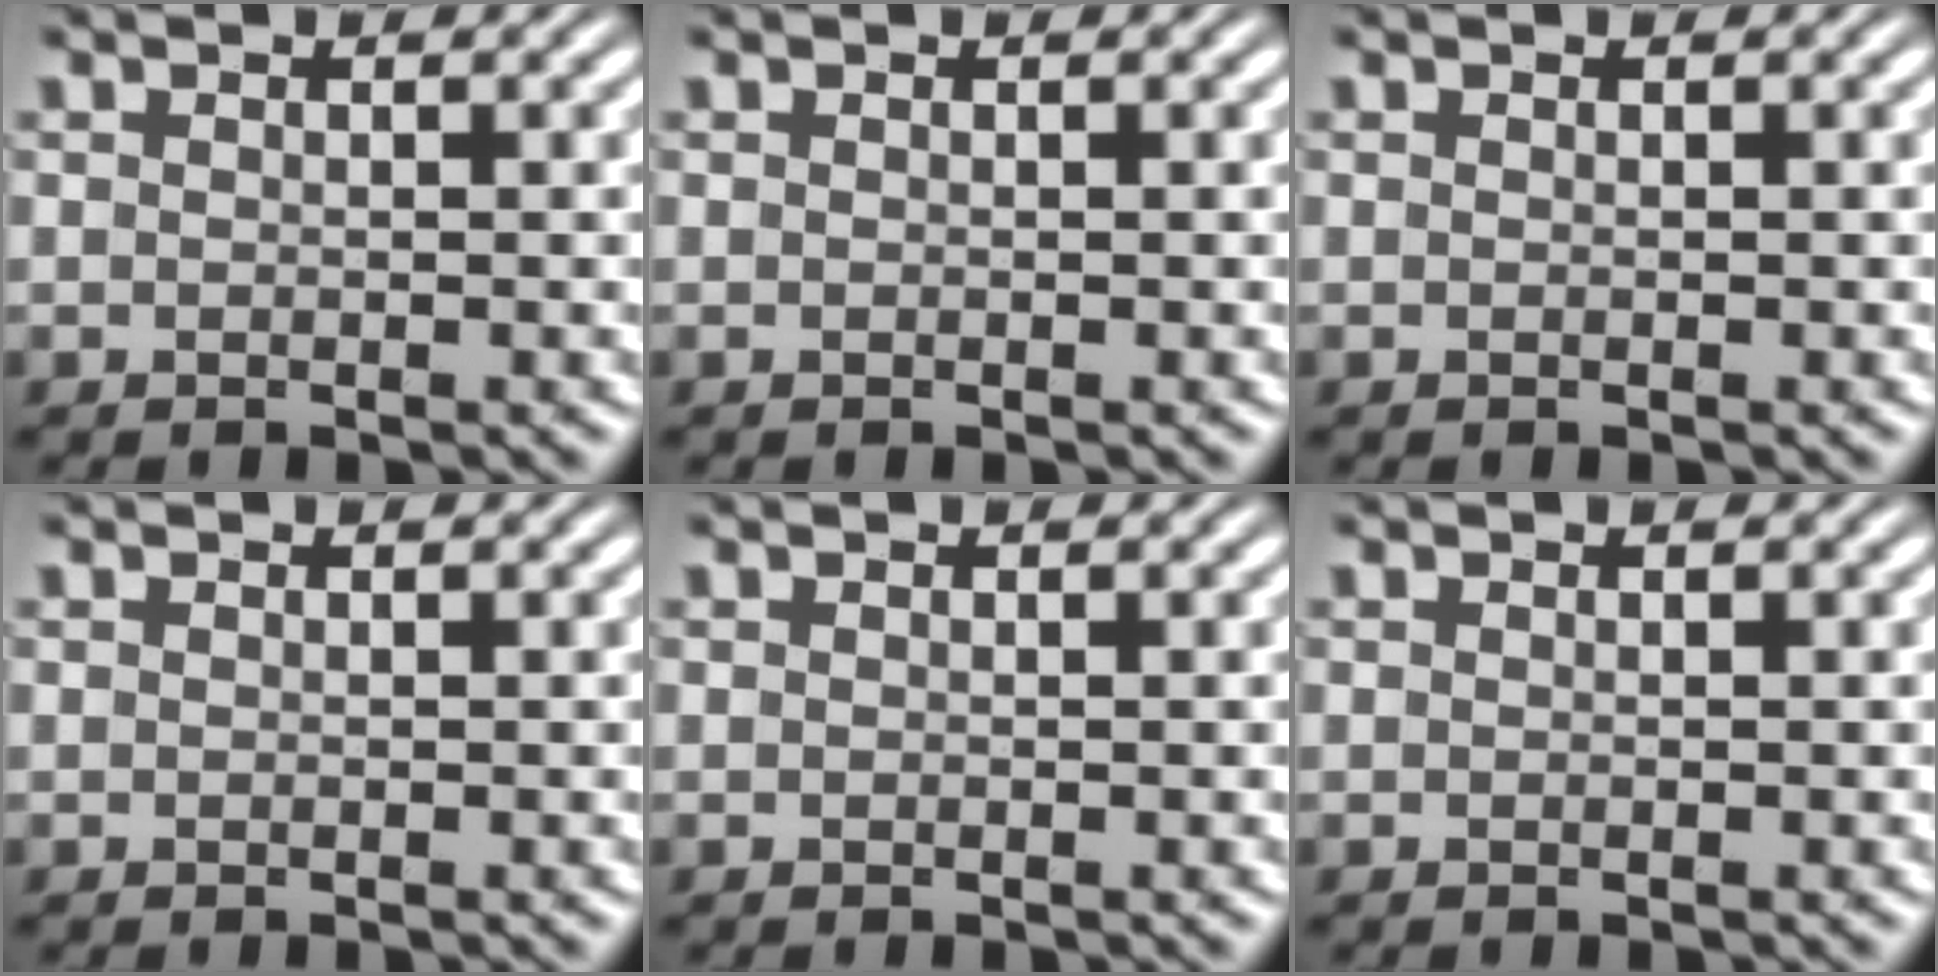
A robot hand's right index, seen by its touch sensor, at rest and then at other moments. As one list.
[{"total": 0.0}, {"total": 0.0}, {"total": 0.0}, {"total": 0.0}, {"total": 0.0}]